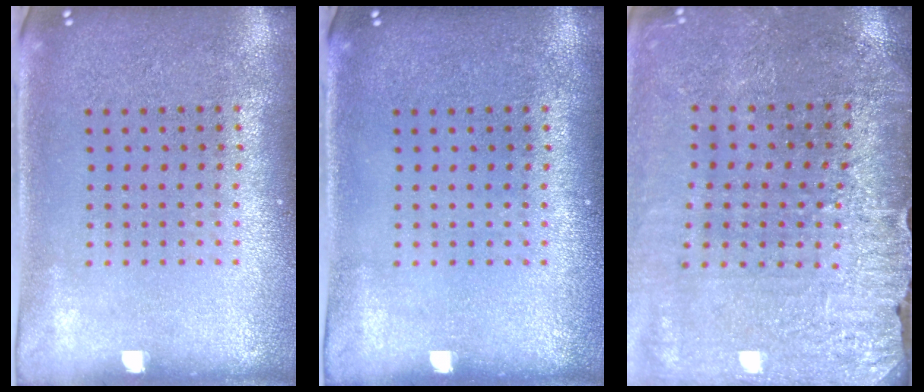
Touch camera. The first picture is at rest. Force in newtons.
{"total": 0.0}
{"total": 3.0, "press": 3.0, "slide": 0.3}